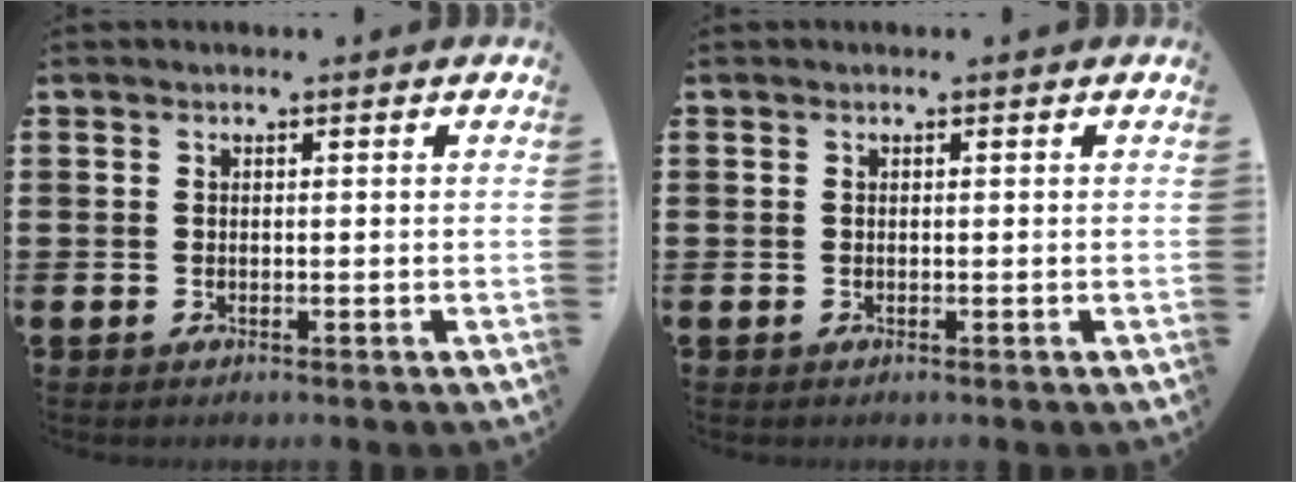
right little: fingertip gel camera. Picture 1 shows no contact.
{"total": 0.0}